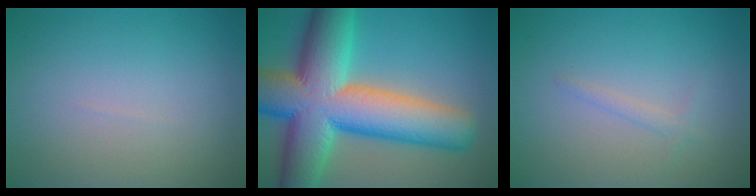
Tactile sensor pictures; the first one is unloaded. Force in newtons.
{"total": 15.9, "press": 15.9, "slide": 0.7}
{"total": 0.9, "press": 0.9, "slide": 0.0}